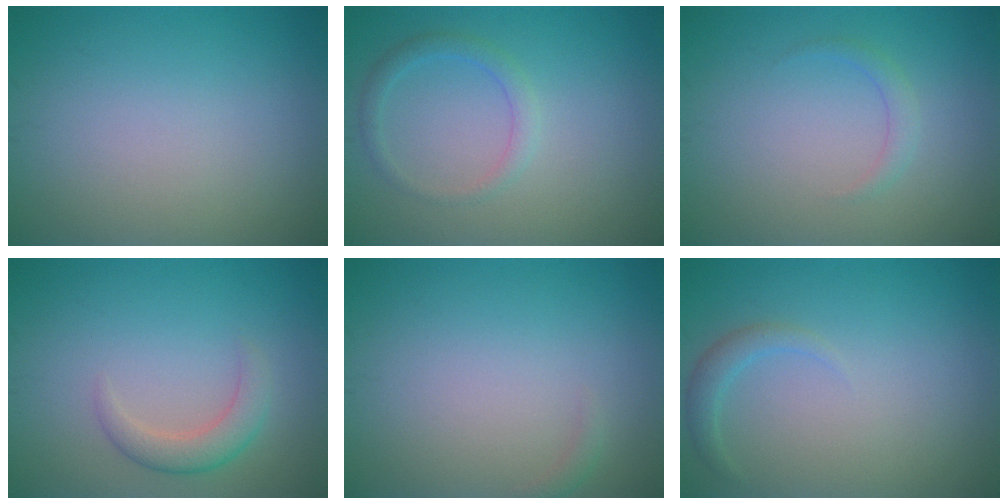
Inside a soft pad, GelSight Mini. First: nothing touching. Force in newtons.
{"total": 1.8, "press": 1.8, "slide": 0.1}
{"total": 0.8, "press": 0.8, "slide": 0.0}
{"total": 2.6, "press": 2.6, "slide": 0.1}
{"total": 0.6, "press": 0.6, "slide": 0.2}
{"total": 1.5, "press": 1.5, "slide": 0.2}